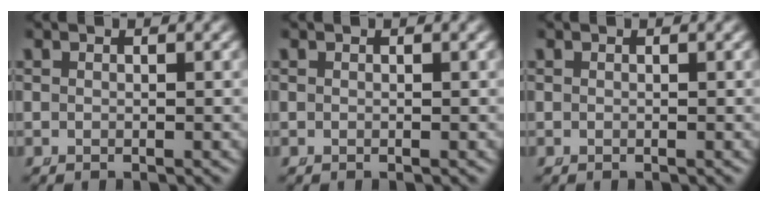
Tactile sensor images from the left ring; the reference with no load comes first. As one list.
[{"total": 0.0}, {"total": 0.0}]